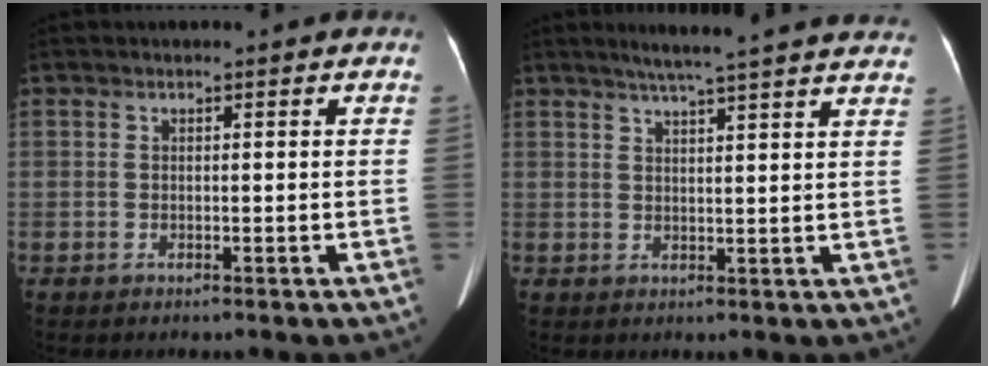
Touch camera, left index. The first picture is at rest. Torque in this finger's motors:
{"motor_torque": [0.82, -1.32, 0.04, 0.03]}